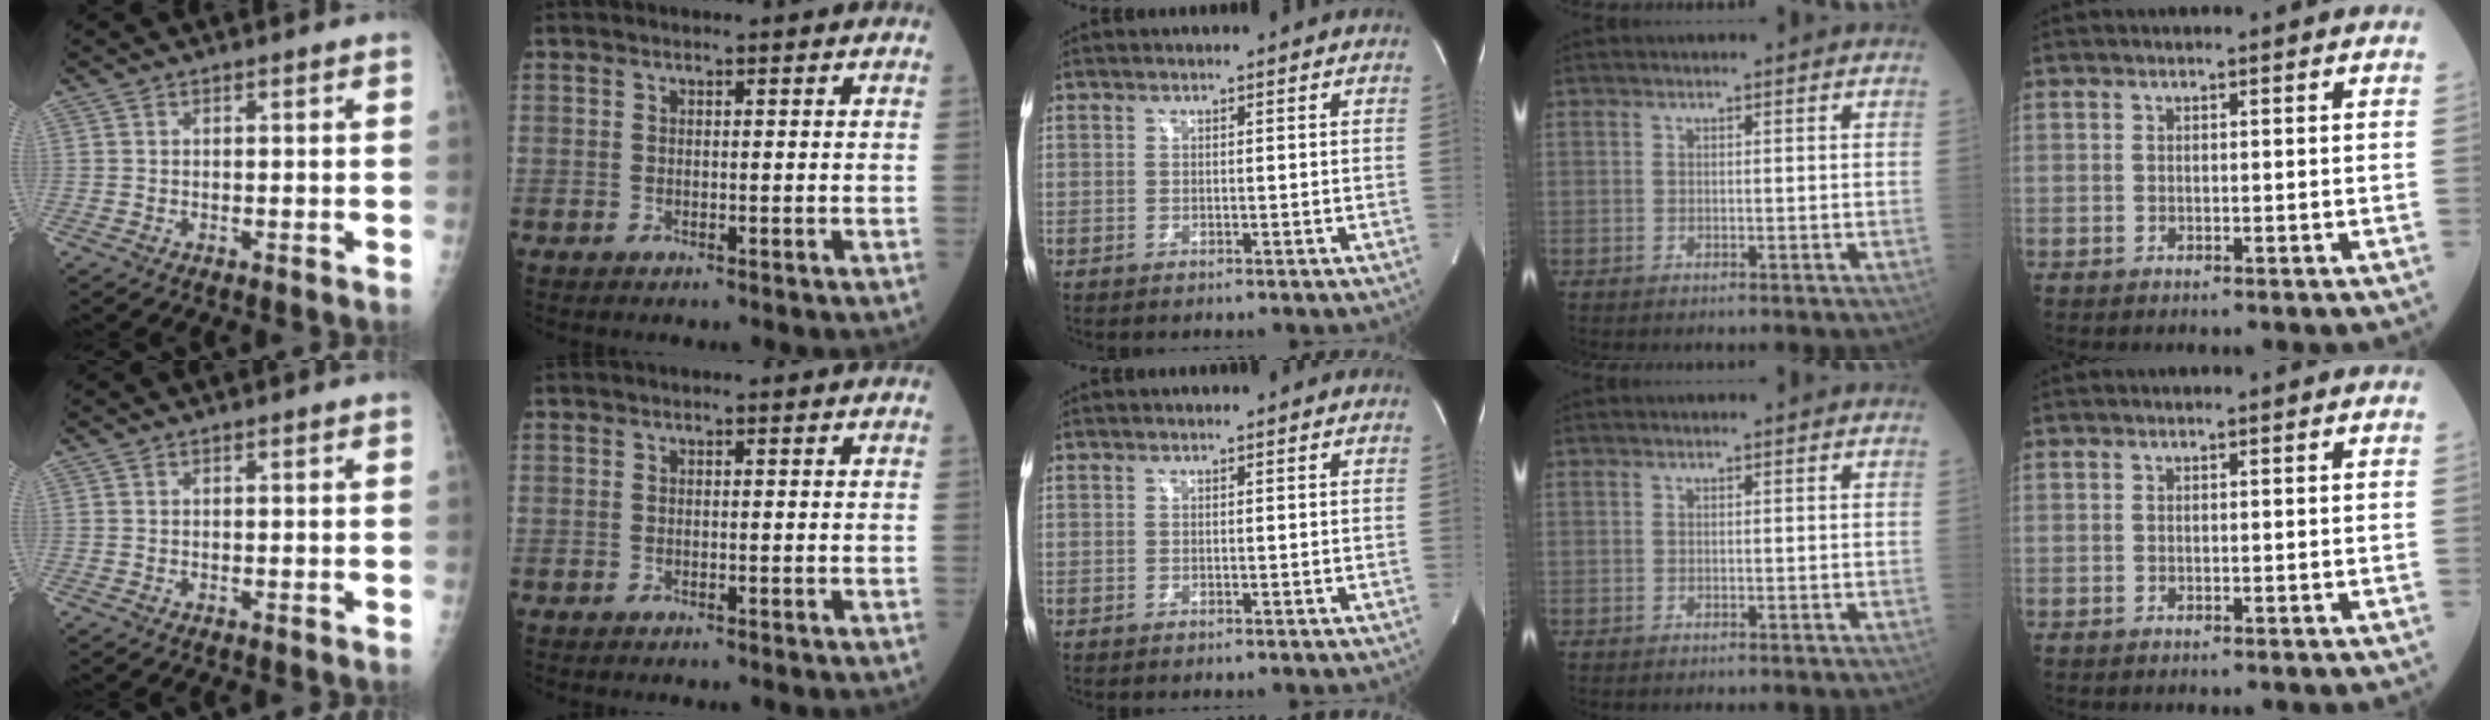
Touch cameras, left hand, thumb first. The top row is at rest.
{}